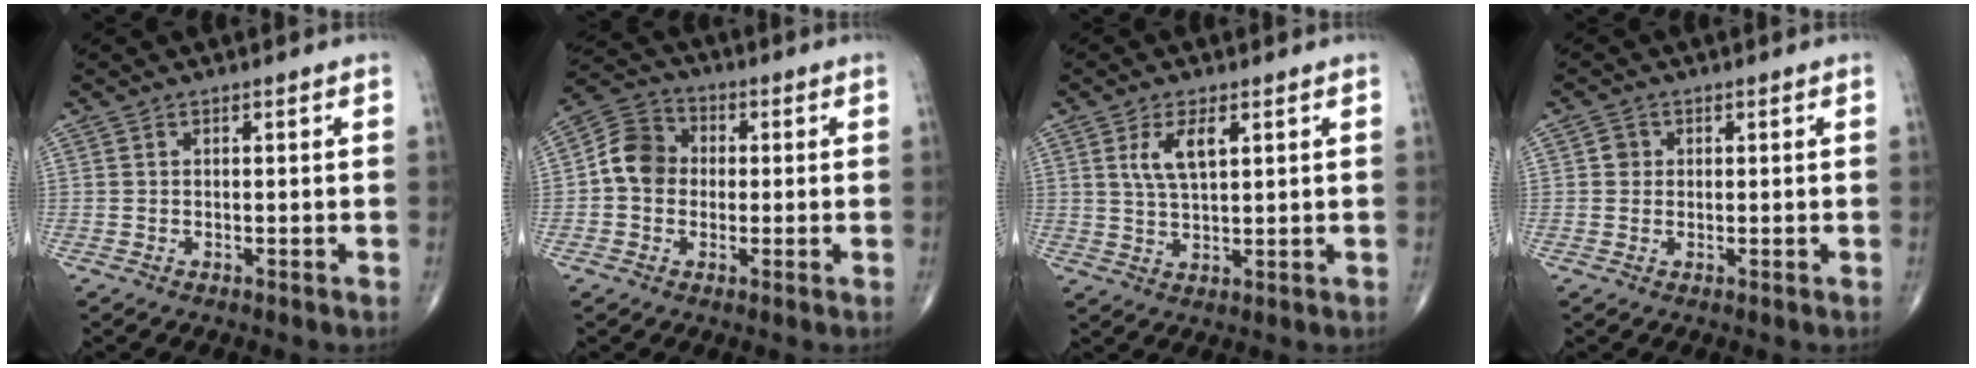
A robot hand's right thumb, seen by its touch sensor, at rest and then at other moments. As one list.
[{"total": 8.0, "force": [-0.2, 6.8, 4.2], "torque": [-0.061, 0.026, -0.018]}, {"total": 5.7, "force": [2.2, 2.3, 4.8], "torque": [-0.089, -0.008, 0.046]}, {"total": 1.8, "force": [0.3, 1.7, 0.5], "torque": [0.000, 0.002, 0.001]}]